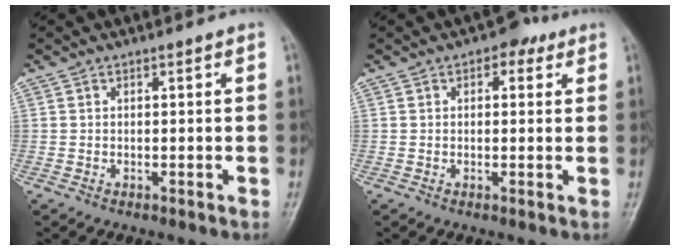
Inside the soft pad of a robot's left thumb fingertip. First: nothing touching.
{"total": 3.0, "force": [1.4, 1.8, 1.9], "torque": [-0.010, 0.001, 0.014]}